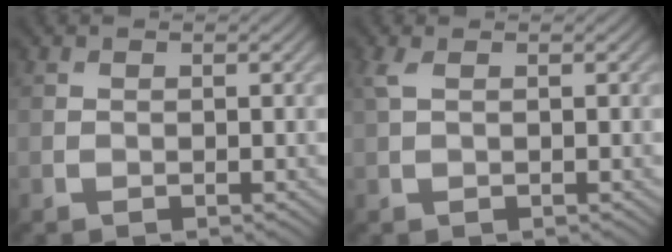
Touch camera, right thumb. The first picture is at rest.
{"total": 1.4, "force": [0.6, 0.4, 1.2], "torque": [-0.036, 0.006, 0.012]}